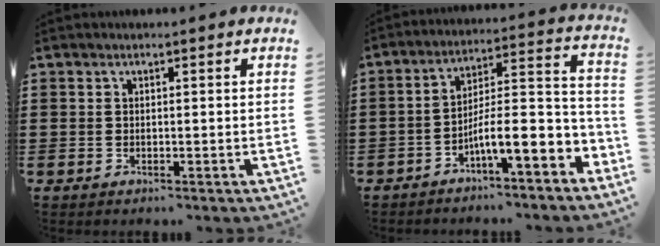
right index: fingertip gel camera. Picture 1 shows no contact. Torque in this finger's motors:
{"motor_torque": [1.52, -0.62, 0.61, 0.21]}